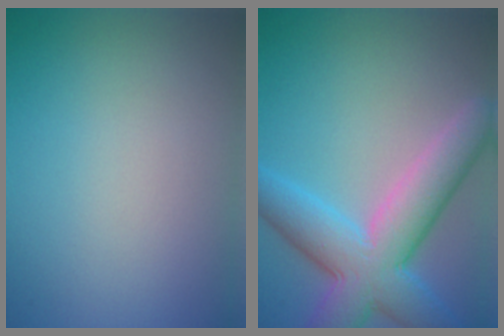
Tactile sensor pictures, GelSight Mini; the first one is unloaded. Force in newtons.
{"total": 8.7, "press": 8.7, "slide": 0.4}